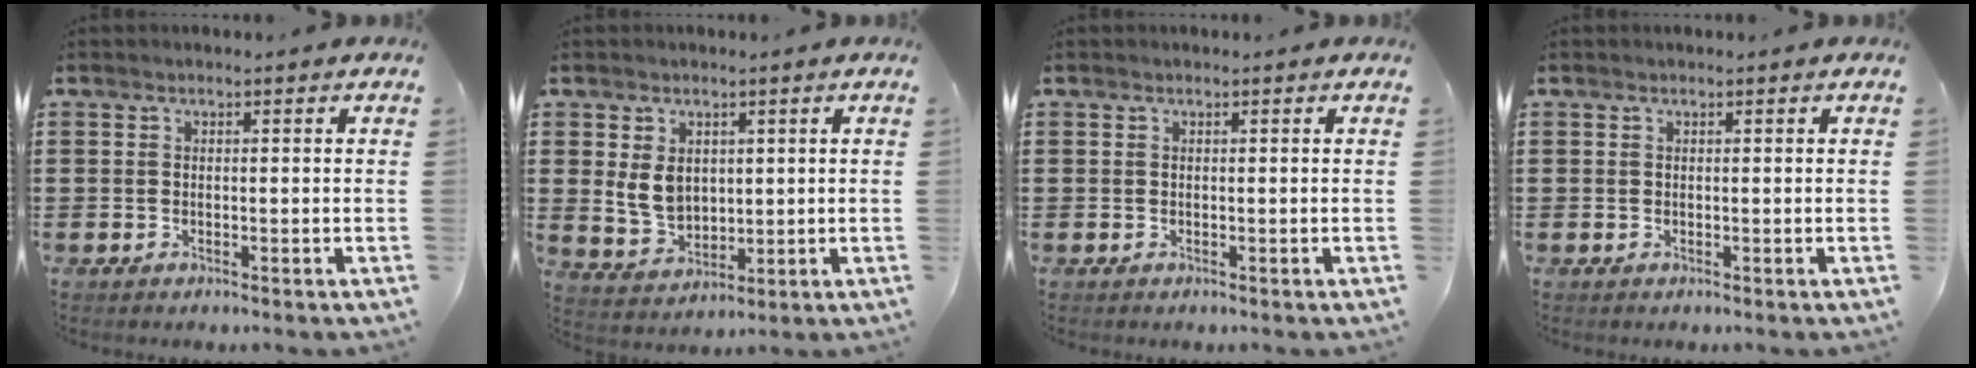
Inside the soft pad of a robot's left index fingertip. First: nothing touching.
{"total": 5.1, "force": [1.2, 4.0, 3.0], "torque": [-0.068, 0.004, 0.019]}
{"total": 0.0}
{"total": 0.0}